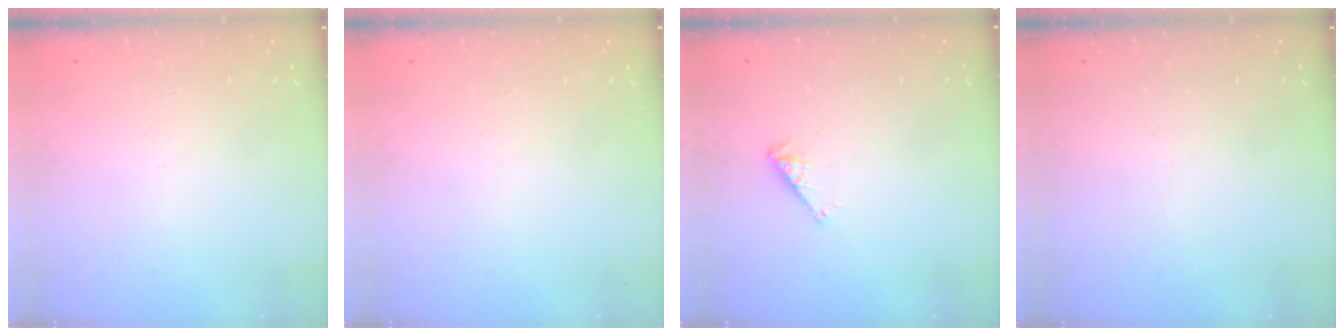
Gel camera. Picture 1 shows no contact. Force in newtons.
{"total": 0.0}
{"total": 2.8, "press": 2.7, "slide": 0.5}
{"total": 0.0}